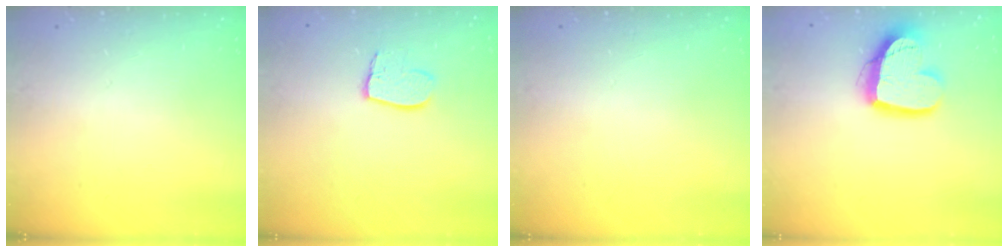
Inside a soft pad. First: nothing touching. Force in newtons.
{"total": 8.3, "press": 8.3, "slide": 0.7}
{"total": 0.0}
{"total": 15.3, "press": 15.2, "slide": 1.3}